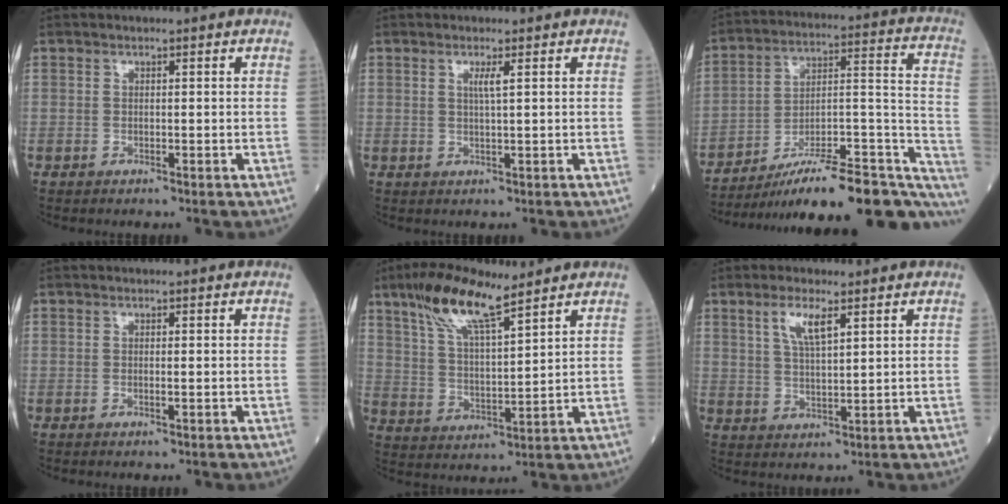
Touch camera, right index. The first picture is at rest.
{"total": 1.7, "force": [0.6, -0.3, 1.5], "torque": [-0.031, -0.004, 0.012]}
{"total": 26.0, "force": [-19.4, 5.2, 16.5], "torque": [-0.160, 0.023, -0.285]}
{"total": 0.7, "force": [-0.1, 0.0, 0.7], "torque": [-0.015, -0.003, -0.001]}
{"total": 11.3, "force": [7.9, 2.0, 7.8], "torque": [-0.157, 0.010, 0.149]}
{"total": 5.1, "force": [2.7, 1.0, 4.2], "torque": [-0.087, 0.001, 0.054]}